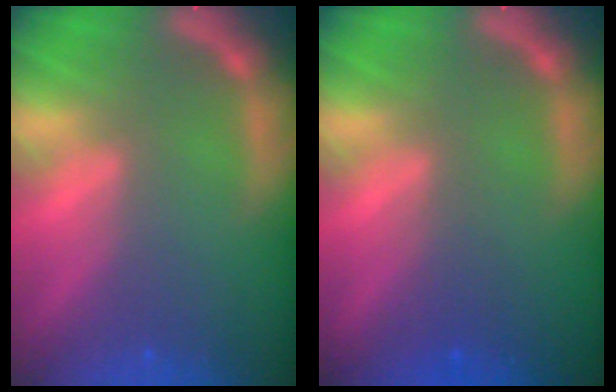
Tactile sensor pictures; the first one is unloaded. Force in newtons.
{"total": 1.5}